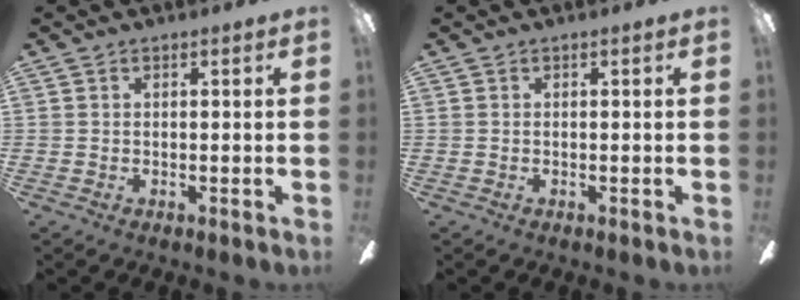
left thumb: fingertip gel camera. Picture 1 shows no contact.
{"total": 0.0}